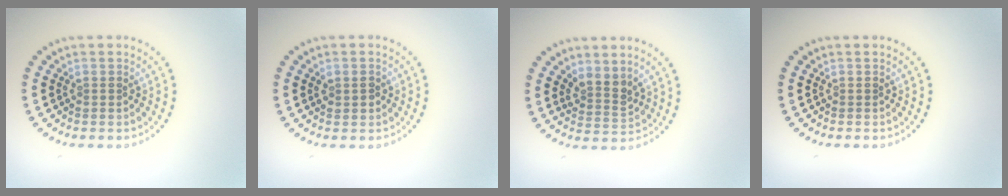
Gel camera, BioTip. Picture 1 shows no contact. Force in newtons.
{"total": 1.3, "press": 1.3, "slide": 0.4}
{"total": 2.4, "press": 1.8, "slide": 1.5}
{"total": 0.0}